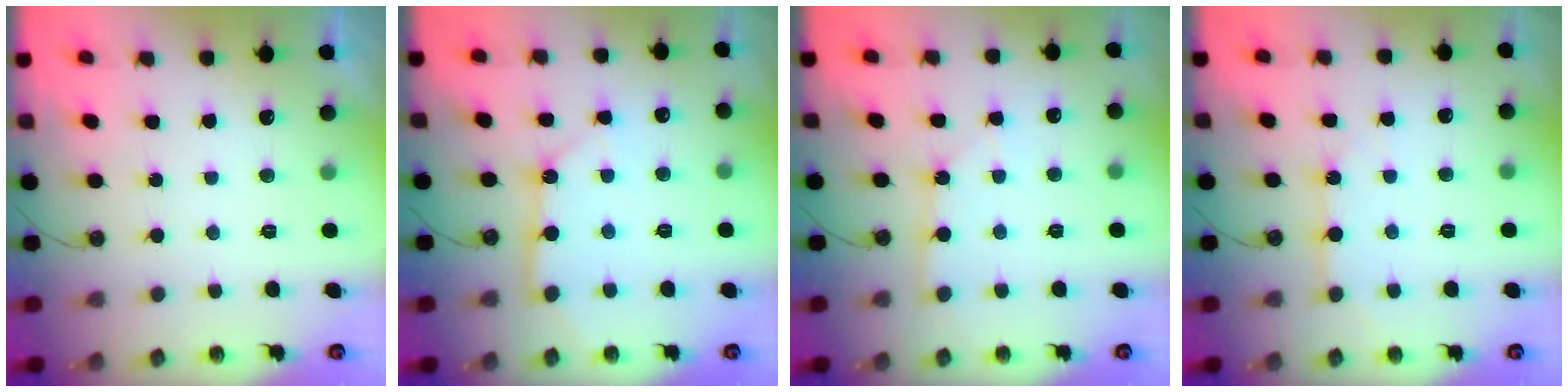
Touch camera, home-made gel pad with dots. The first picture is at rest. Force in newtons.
{"total": 5.6, "press": 5.6, "slide": 0.4}
{"total": 1.9, "press": 1.9, "slide": 0.3}
{"total": 5.6, "press": 5.6, "slide": 0.4}